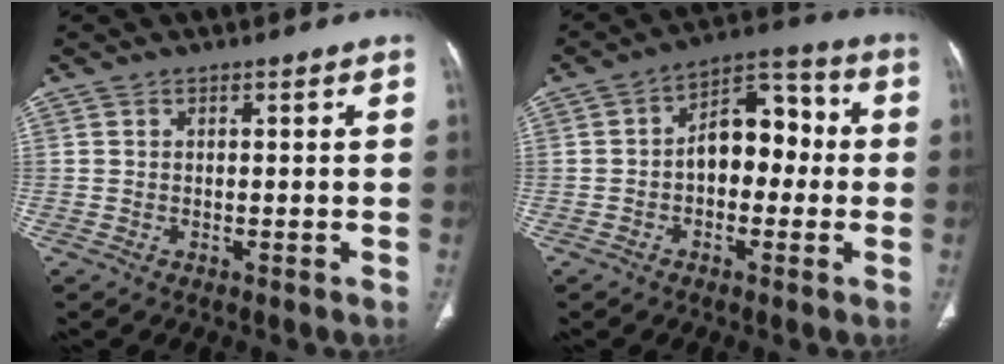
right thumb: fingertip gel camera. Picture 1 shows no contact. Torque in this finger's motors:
{"motor_torque": [1.39, 1.54, 0.94, -0.29, 0.05]}